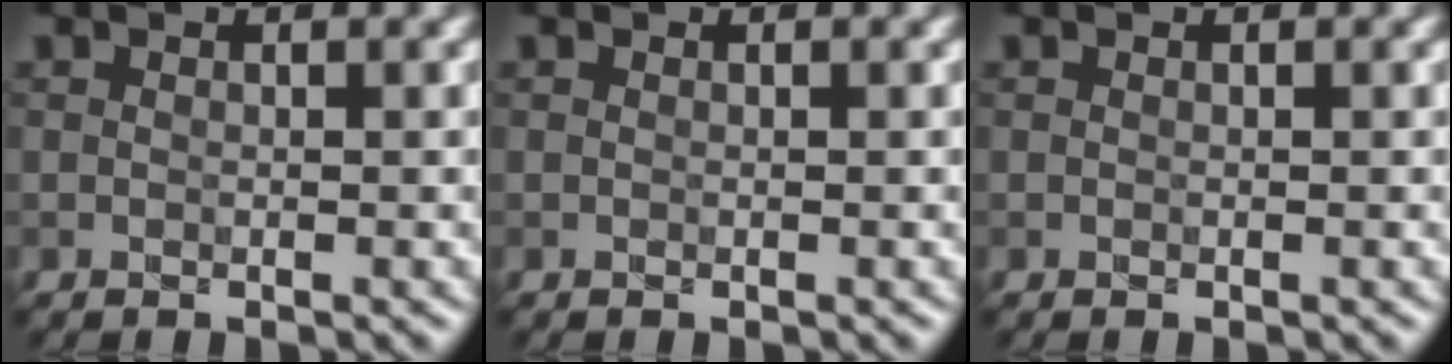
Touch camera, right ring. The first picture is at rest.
{"total": 0.0}
{"total": 0.0}